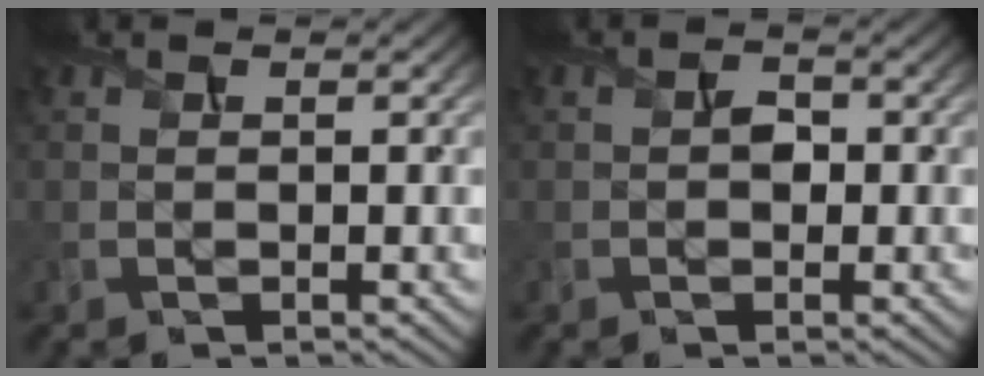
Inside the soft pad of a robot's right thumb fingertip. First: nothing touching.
{"total": 1.5, "force": [-0.3, 1.1, 0.9], "torque": [-0.018, -0.002, -0.009]}